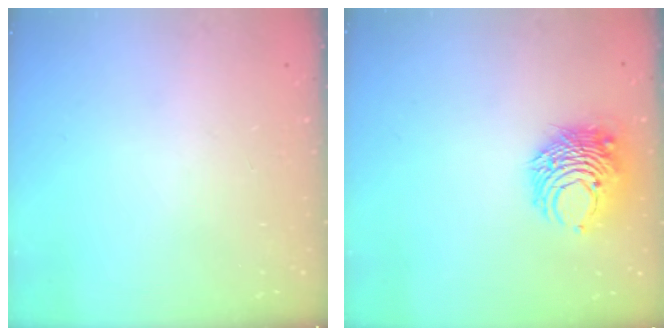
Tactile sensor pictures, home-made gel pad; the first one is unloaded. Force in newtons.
{"total": 8.9, "press": 8.8, "slide": 0.7}